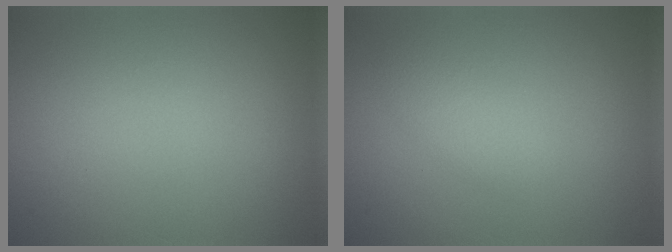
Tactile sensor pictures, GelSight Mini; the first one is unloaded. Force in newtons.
{"total": 1.7, "press": 1.7, "slide": 0.1}